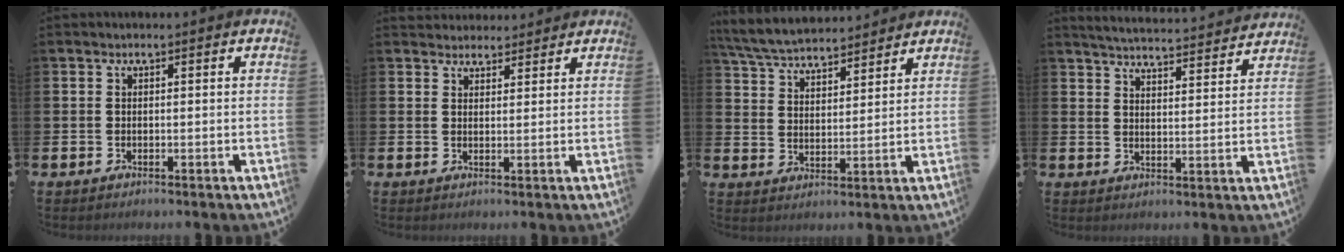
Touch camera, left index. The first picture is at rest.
{"total": 3.0, "force": [2.8, 1.0, -0.2], "torque": [0.011, -0.013, 0.049]}
{"total": 6.1, "force": [5.9, 1.0, 0.8], "torque": [-0.040, -0.032, 0.107]}
{"total": 5.0, "force": [5.0, 0.1, 0.4], "torque": [-0.021, -0.042, 0.086]}